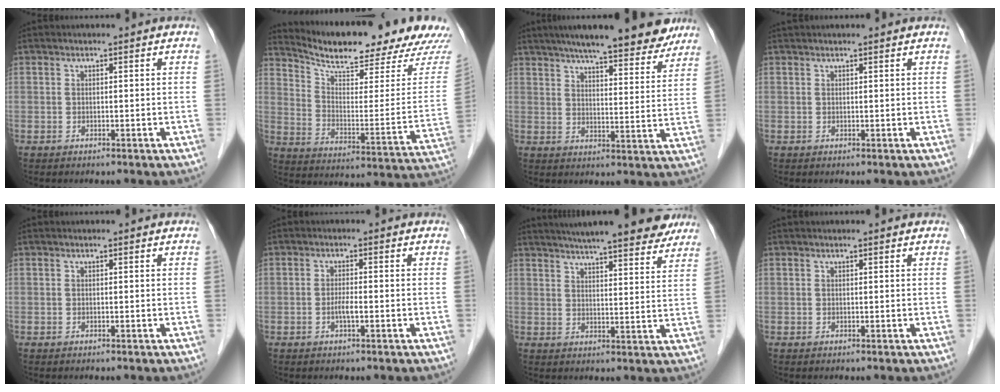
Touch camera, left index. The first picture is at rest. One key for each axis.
{"total": 20.9, "fx": 19.2, "fy": 1.5, "fz": 8.1, "tx": -0.128, "ty": -0.063, "tz": 0.263}
{"total": 19.8, "fx": 16.7, "fy": 3.4, "fz": 10.1, "tx": -0.146, "ty": 0.013, "tz": 0.221}
{"total": 3.1, "fx": 2.9, "fy": 0.0, "fz": 1.2, "tx": -0.014, "ty": 0.028, "tz": 0.040}
{"total": 0.0}
{"total": 1.9, "fx": -0.6, "fy": 0.2, "fz": 1.7, "tx": -0.035, "ty": 0.000, "tz": -0.012}
{"total": 20.7, "fx": 18.0, "fy": 2.9, "fz": 9.9, "tx": -0.147, "ty": 0.015, "tz": 0.231}
{"total": 1.1, "fx": 1.0, "fy": 0.0, "fz": 0.5, "tx": -0.009, "ty": 0.014, "tz": 0.017}